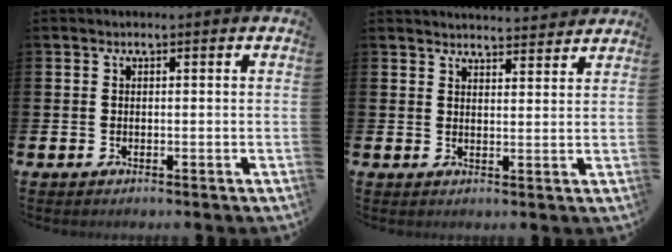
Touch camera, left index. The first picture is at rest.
{"total": 3.7, "force": [3.7, 0.1, -0.1], "torque": [-0.003, -0.023, 0.066]}